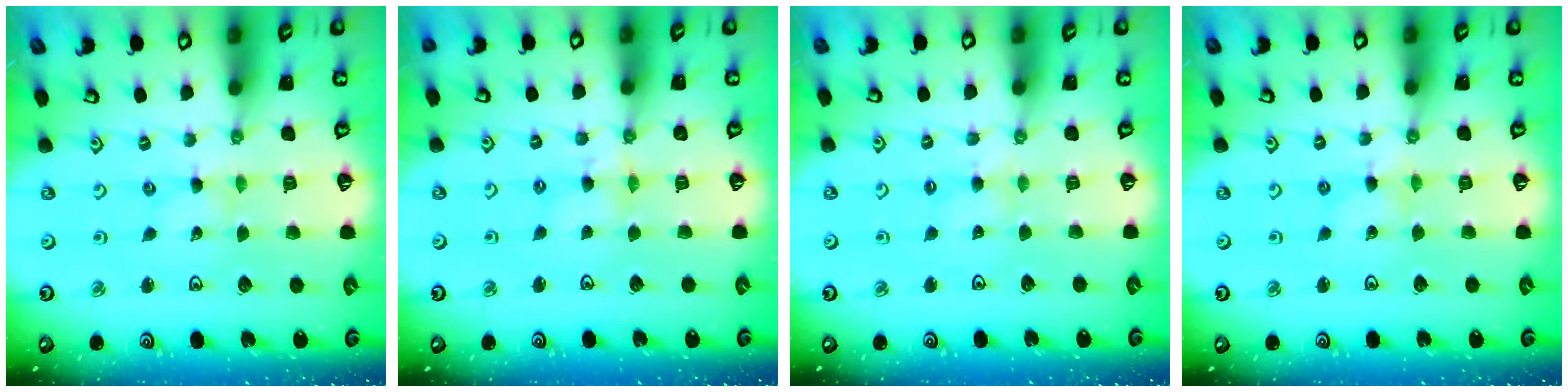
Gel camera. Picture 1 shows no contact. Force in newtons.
{"total": 3.9, "press": 3.9, "slide": 0.3}
{"total": 2.3, "press": 2.3, "slide": 0.4}
{"total": 1.4, "press": 1.4, "slide": 0.2}